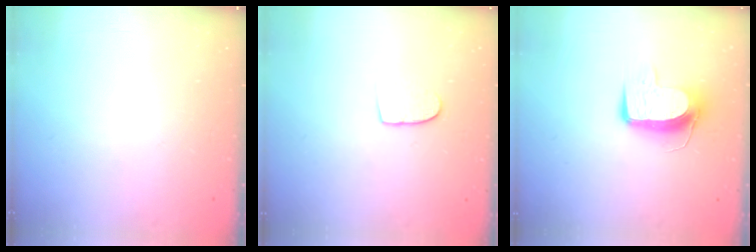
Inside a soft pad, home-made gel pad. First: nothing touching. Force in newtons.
{"total": 7.3, "press": 7.2, "slide": 0.5}
{"total": 8.9, "press": 8.9, "slide": 0.7}